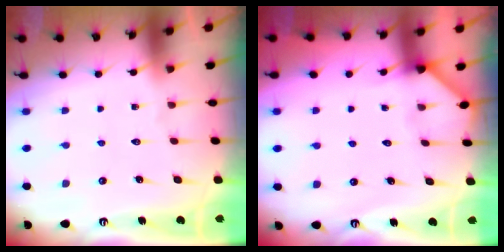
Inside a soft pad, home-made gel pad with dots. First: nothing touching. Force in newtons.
{"total": 2.7, "press": 2.7, "slide": 0.2}